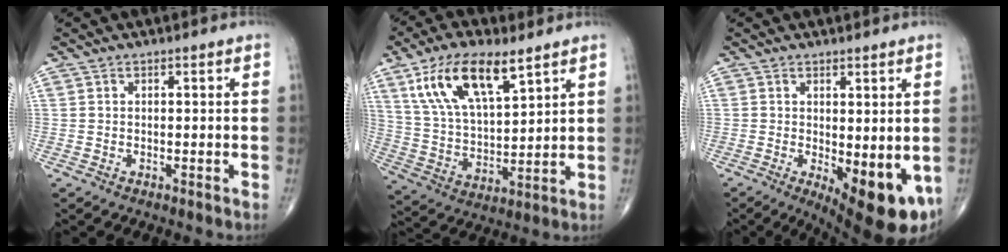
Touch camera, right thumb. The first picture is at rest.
{"total": 16.0, "force": [8.7, 6.3, 11.8], "torque": [-0.205, -0.027, 0.170]}
{"total": 11.9, "force": [-2.8, 4.2, 10.7], "torque": [-0.135, -0.028, -0.024]}